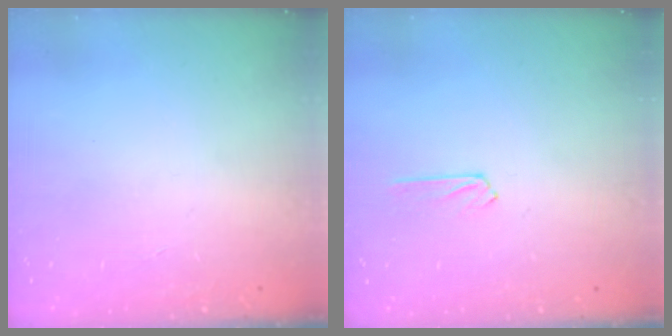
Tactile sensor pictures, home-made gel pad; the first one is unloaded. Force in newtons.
{"total": 4.0, "press": 4.0, "slide": 0.6}